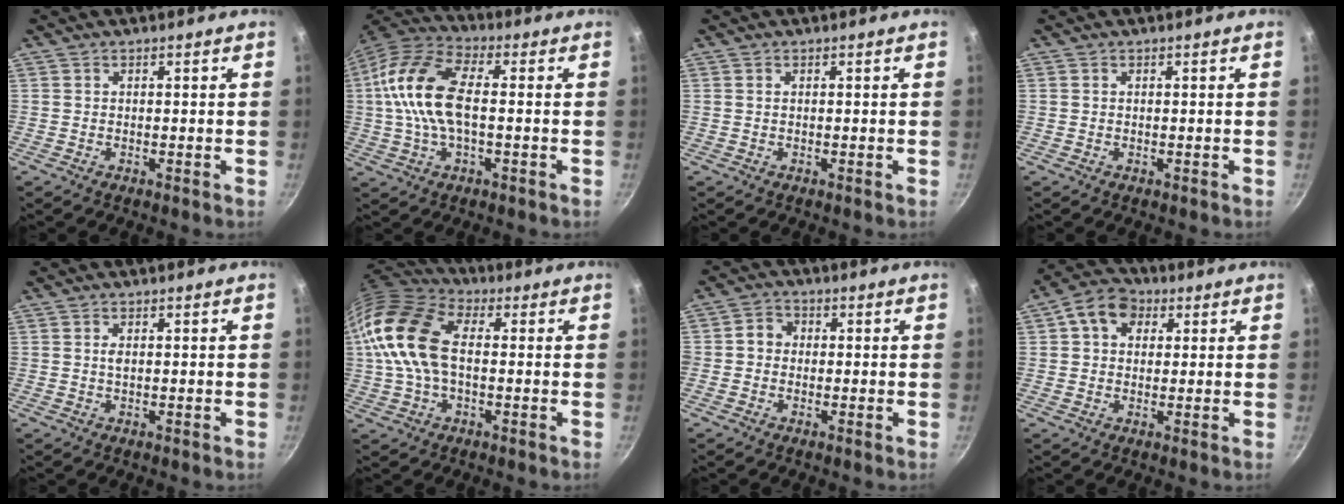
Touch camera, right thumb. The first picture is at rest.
{"total": 15.5, "force": [0.5, 7.8, 13.4], "torque": [-0.263, 0.032, -0.008]}
{"total": 0.0}
{"total": 0.0}
{"total": 1.1, "force": [0.2, 0.5, 0.9], "torque": [-0.018, 0.001, 0.003]}
{"total": 17.1, "force": [1.1, 10.3, 13.6], "torque": [-0.269, 0.028, 0.006]}
{"total": 3.6, "force": [-0.2, 3.3, 1.5], "torque": [-0.005, 0.009, -0.014]}
{"total": 7.7, "force": [2.6, 5.9, 4.3], "torque": [-0.050, 0.008, 0.027]}